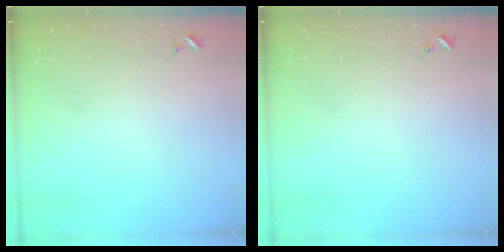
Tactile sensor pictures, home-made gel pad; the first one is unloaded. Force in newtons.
{"total": 0.0}